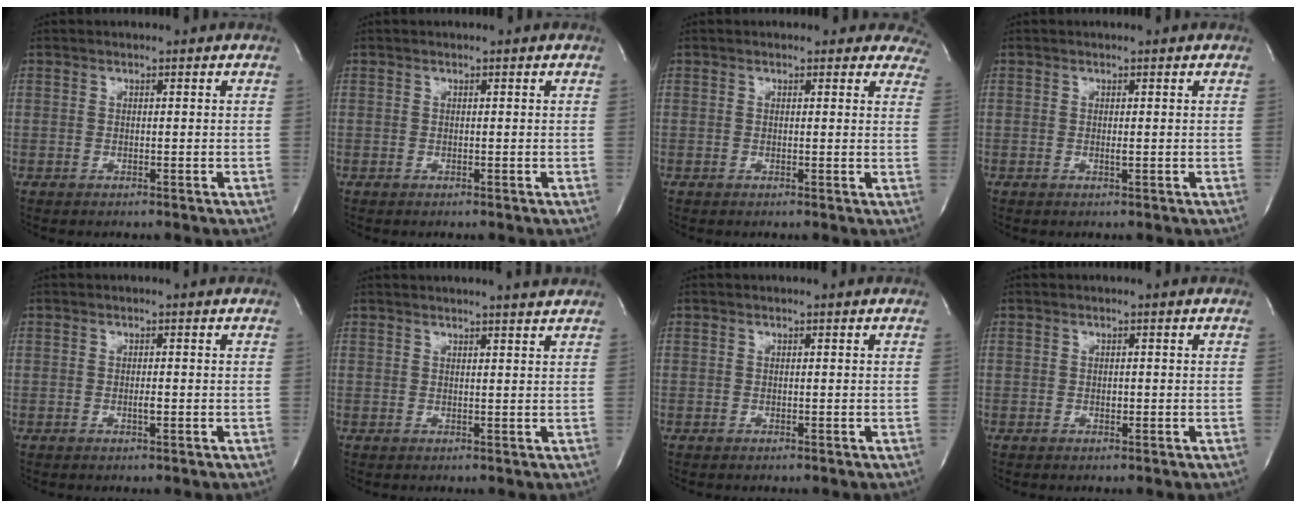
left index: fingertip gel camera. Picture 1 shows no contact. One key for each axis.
{"total": 0.0}
{"total": 7.0, "fx": 6.2, "fy": 3.0, "fz": 1.0, "tx": 0.031, "ty": -0.012, "tz": 0.032}
{"total": 0.5, "fx": 0.0, "fy": 0.0, "fz": 0.5, "tx": -0.012, "ty": -0.003, "tz": 0.000}
{"total": 1.0, "fx": -0.3, "fy": 0.1, "fz": 0.9, "tx": -0.018, "ty": -0.002, "tz": -0.005}
{"total": 4.1, "fx": 3.9, "fy": -0.4, "fz": 1.4, "tx": -0.023, "ty": 0.004, "tz": 0.040}
{"total": 0.0}
{"total": 0.6, "fx": -0.1, "fy": 0.4, "fz": 0.4, "tx": -0.005, "ty": 0.000, "tz": -0.003}